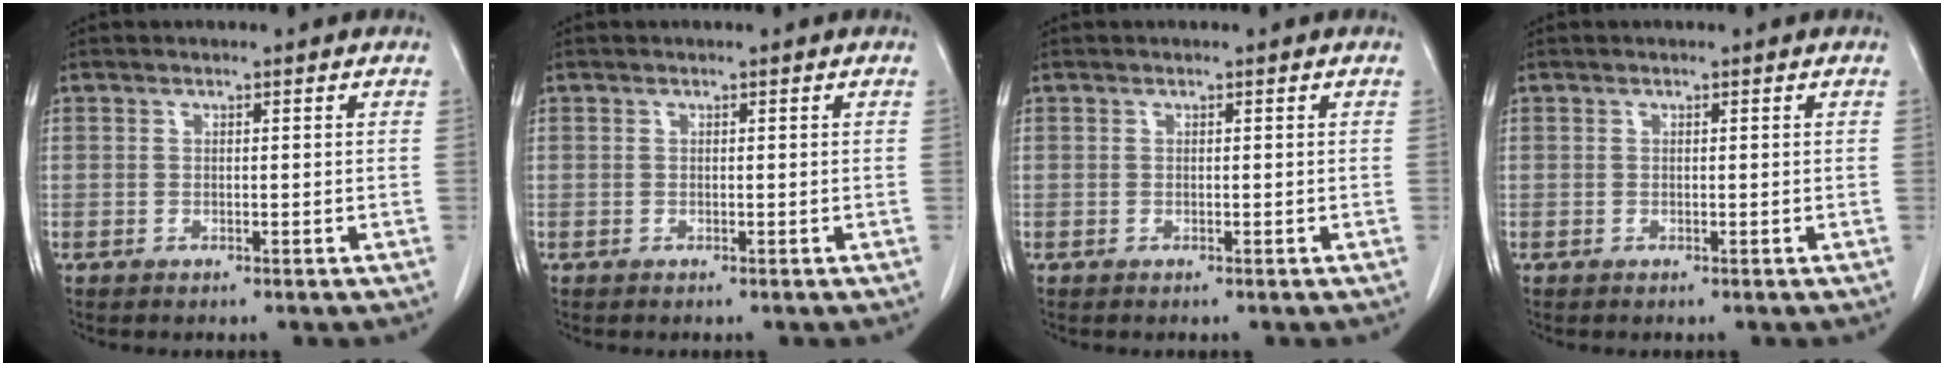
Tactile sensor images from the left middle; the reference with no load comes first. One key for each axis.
{"total": 0.0}
{"total": 0.0}
{"total": 0.0}